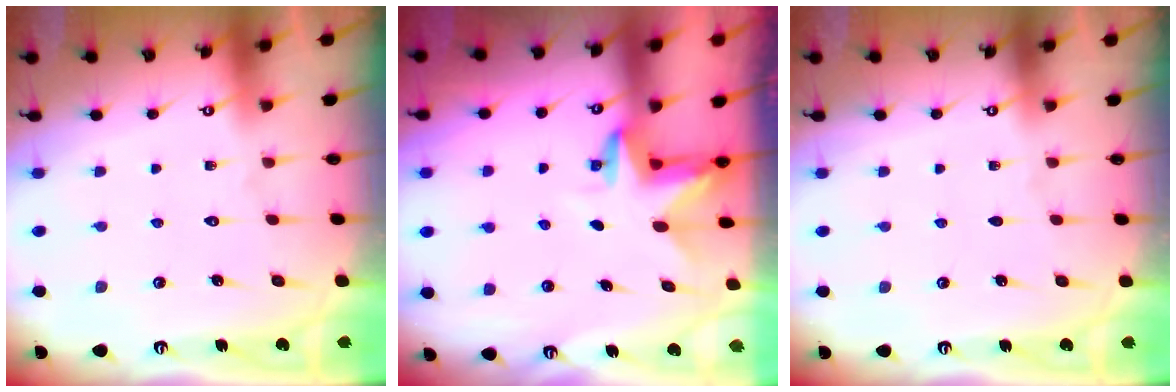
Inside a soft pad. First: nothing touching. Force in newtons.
{"total": 3.5, "press": 3.5, "slide": 0.2}
{"total": 0.0}